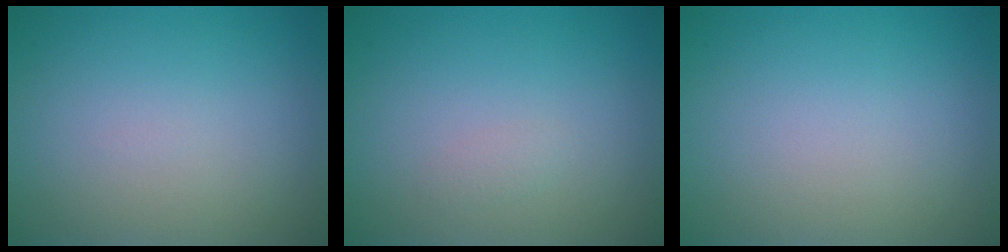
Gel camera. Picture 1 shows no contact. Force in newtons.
{"total": 0.6, "press": 0.6, "slide": 0.0}
{"total": 0.0}